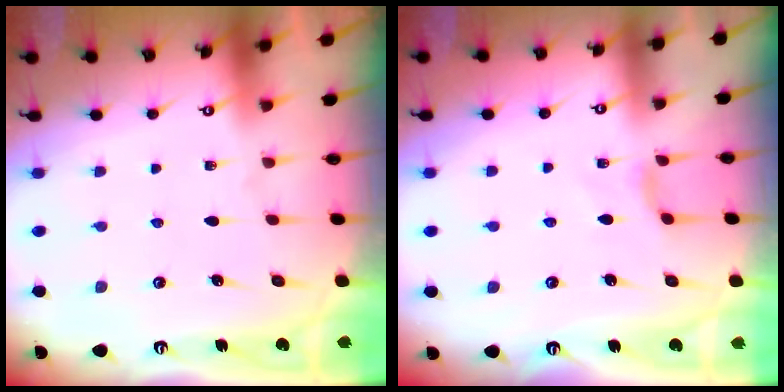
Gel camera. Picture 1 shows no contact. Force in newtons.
{"total": 2.1, "press": 2.0, "slide": 0.5}